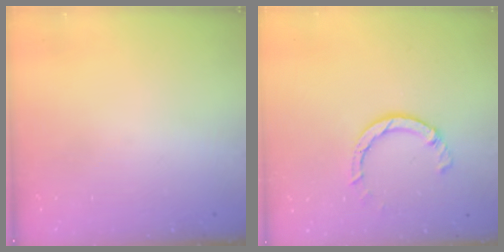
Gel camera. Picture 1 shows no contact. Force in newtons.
{"total": 6.2, "press": 6.2, "slide": 0.9}